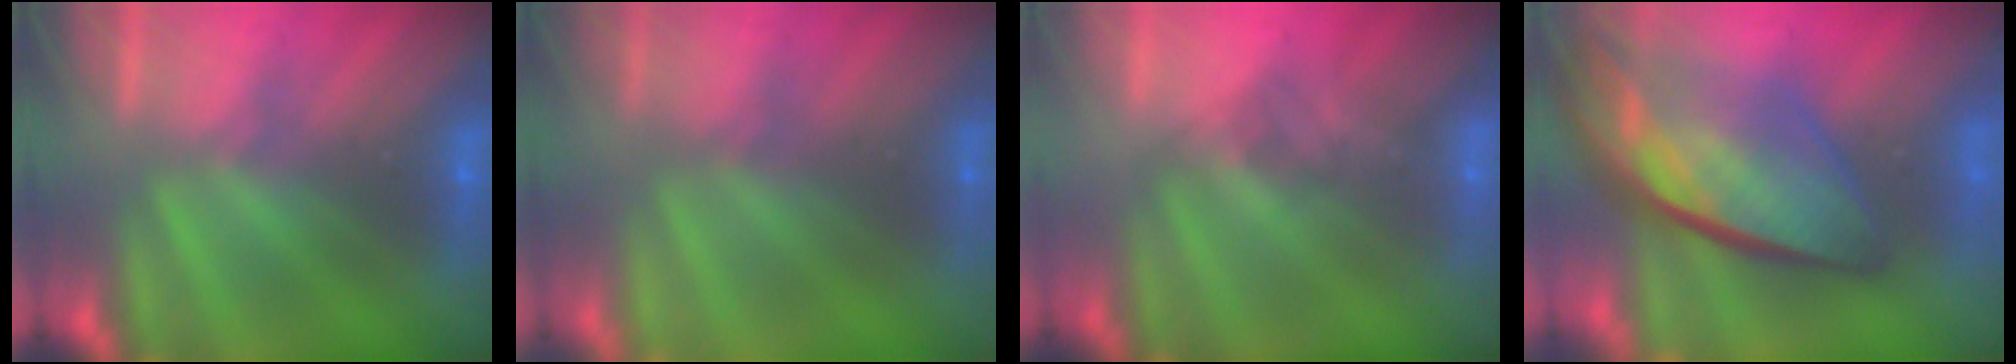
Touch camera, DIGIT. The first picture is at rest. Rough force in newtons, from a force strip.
{"total": 3.0}
{"total": 1.6}
{"total": 7.6}